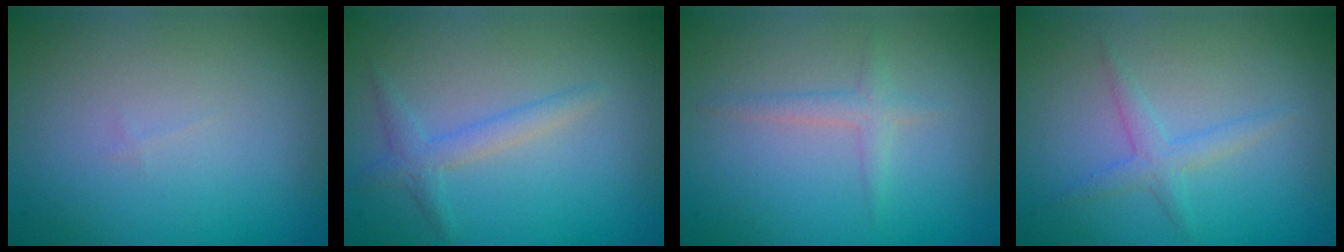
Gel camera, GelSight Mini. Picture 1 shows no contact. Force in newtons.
{"total": 1.9, "press": 1.9, "slide": 0.1}
{"total": 1.3, "press": 1.3, "slide": 0.1}
{"total": 1.8, "press": 1.8, "slide": 0.1}